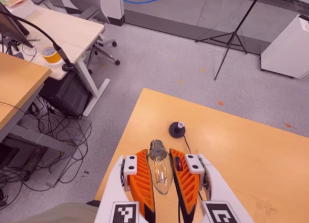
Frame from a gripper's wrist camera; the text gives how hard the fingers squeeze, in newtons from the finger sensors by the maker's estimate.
{"total": 20.2, "left": 21.9, "right": 18.4}